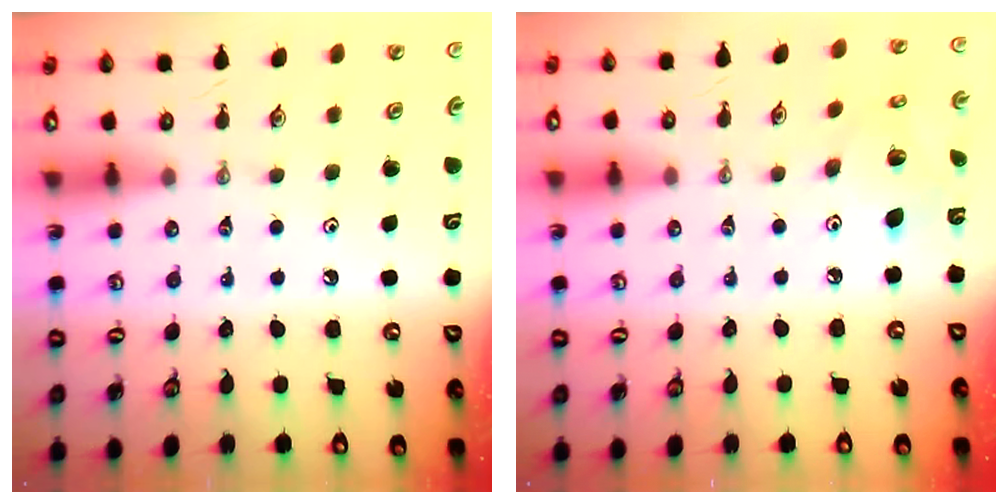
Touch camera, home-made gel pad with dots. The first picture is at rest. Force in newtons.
{"total": 10.5, "press": 10.5, "slide": 0.6}